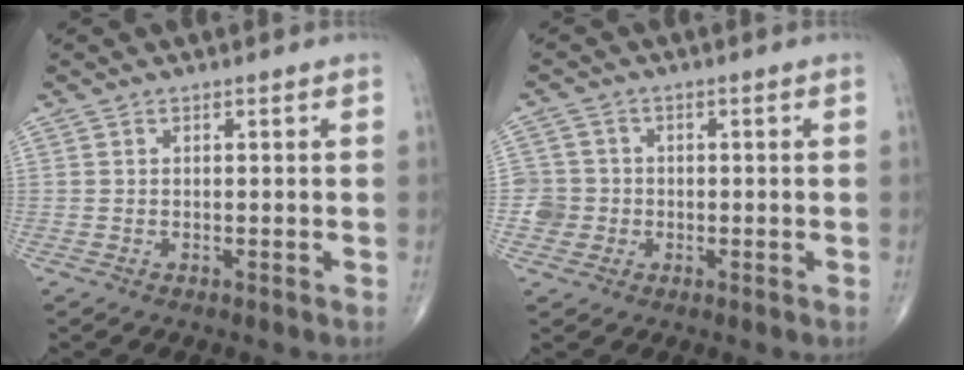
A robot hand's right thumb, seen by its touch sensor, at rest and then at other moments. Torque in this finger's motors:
{"motor_torque": [-0.10, -0.12, 0.09, 0.04, -0.03]}